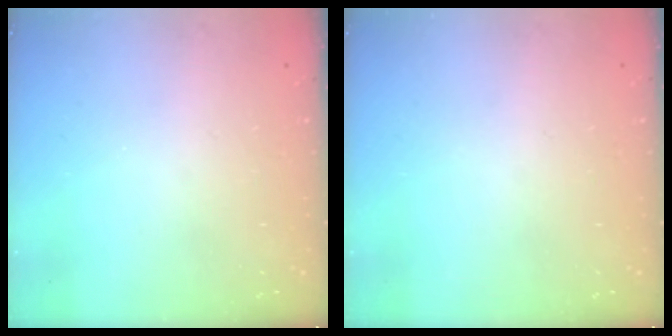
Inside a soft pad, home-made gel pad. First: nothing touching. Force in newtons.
{"total": 0.0}